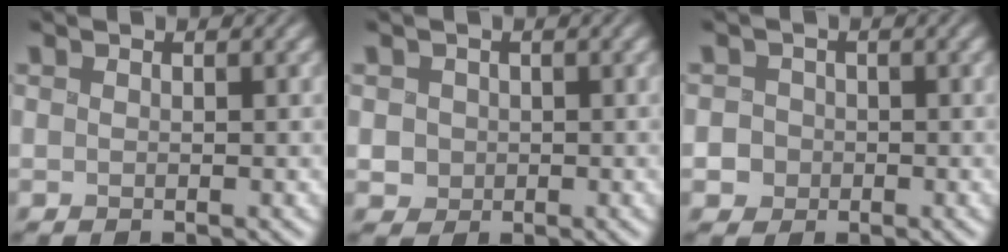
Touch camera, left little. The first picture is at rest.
{"total": 1.6, "force": [-0.2, 1.5, 0.3], "torque": [-0.013, -0.005, -0.001]}
{"total": 2.4, "force": [-0.2, 2.3, 0.7], "torque": [-0.002, 0.013, -0.002]}